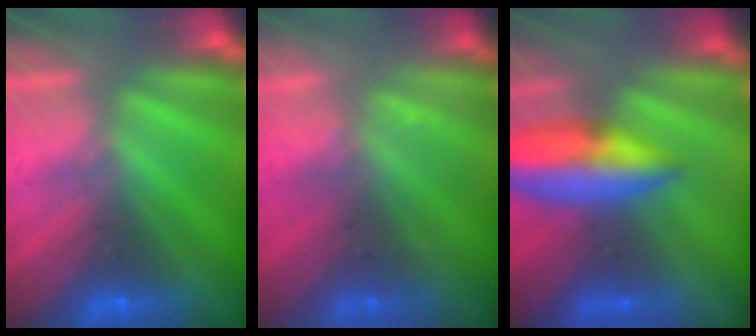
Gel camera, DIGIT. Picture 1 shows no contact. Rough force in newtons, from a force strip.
{"total": 2.3}
{"total": 8.5}